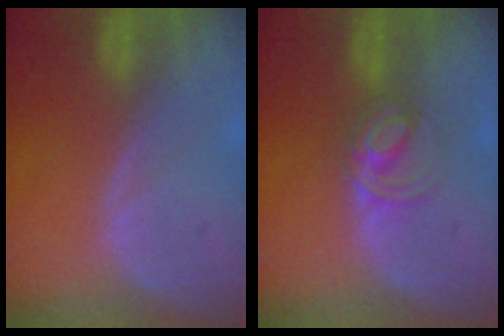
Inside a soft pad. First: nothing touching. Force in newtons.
{"total": 4.3, "press": 4.3, "slide": 0.4}